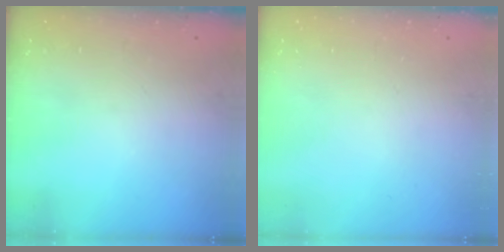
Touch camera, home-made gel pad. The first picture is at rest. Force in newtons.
{"total": 0.0}